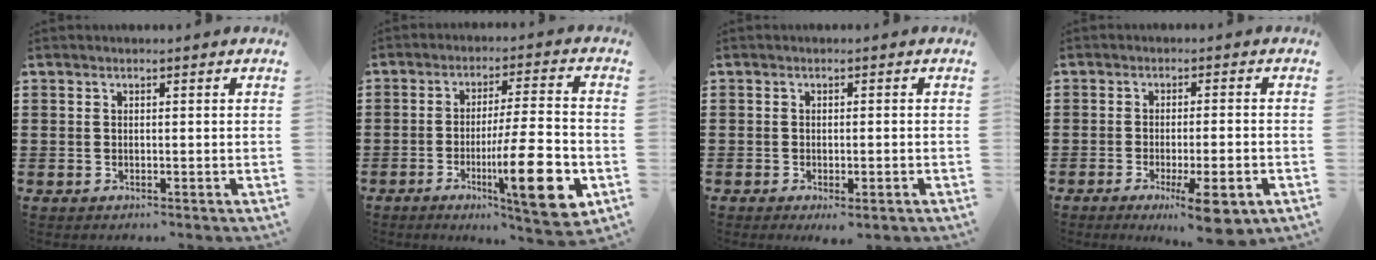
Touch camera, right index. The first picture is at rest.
{"total": 15.3, "force": [-5.0, 2.6, 14.3], "torque": [-0.223, -0.005, -0.075]}
{"total": 1.0, "force": [-0.6, 0.2, 0.7], "torque": [-0.014, -0.004, -0.011]}
{"total": 6.9, "force": [-3.6, 0.9, 5.8], "torque": [-0.096, -0.010, -0.060]}